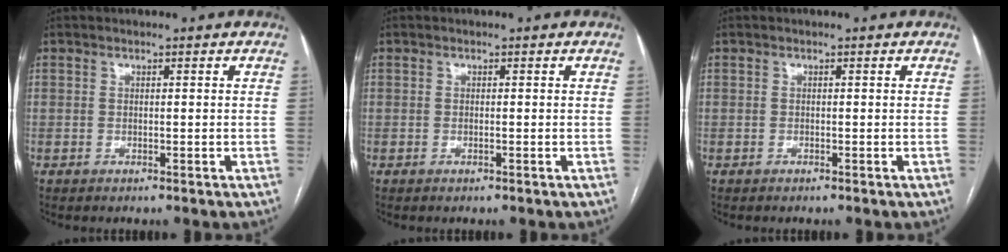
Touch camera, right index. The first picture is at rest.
{"total": 0.0}
{"total": 0.0}